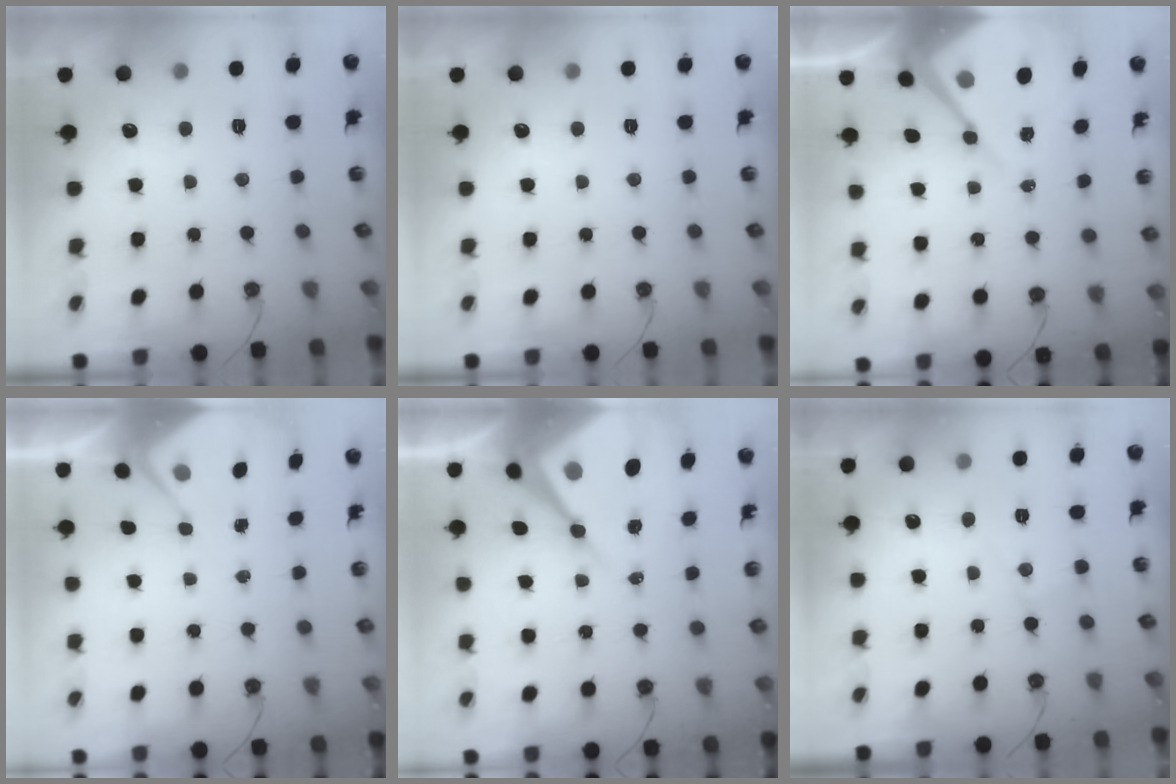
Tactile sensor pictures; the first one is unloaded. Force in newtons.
{"total": 0.0}
{"total": 9.4, "press": 9.4, "slide": 0.7}
{"total": 3.7, "press": 3.6, "slide": 0.6}
{"total": 12.1, "press": 12.1, "slide": 1.1}
{"total": 5.0, "press": 4.9, "slide": 0.7}